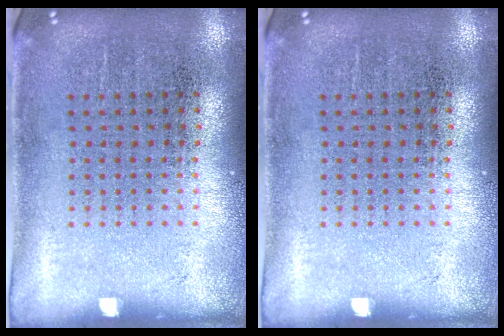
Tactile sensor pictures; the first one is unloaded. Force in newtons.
{"total": 0.0}